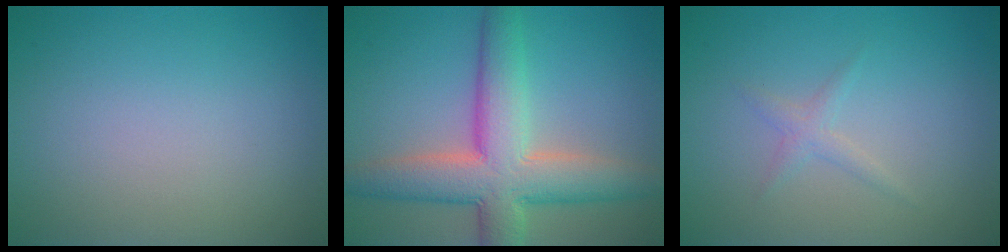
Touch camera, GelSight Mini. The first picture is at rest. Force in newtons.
{"total": 8.4, "press": 8.4, "slide": 0.5}
{"total": 1.2, "press": 1.2, "slide": 0.0}